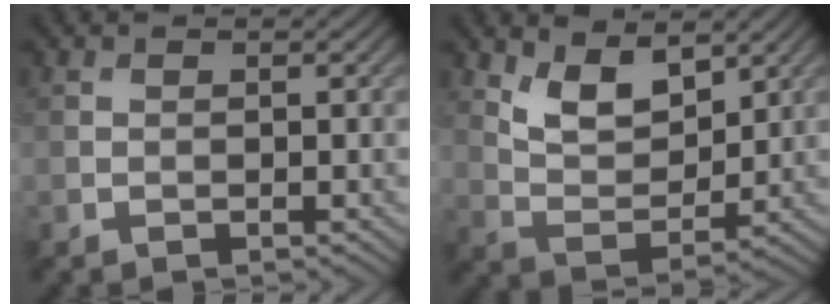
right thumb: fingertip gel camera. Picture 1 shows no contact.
{"total": 6.8, "force": [4.2, 3.2, 4.3], "torque": [-0.090, -0.016, 0.077]}